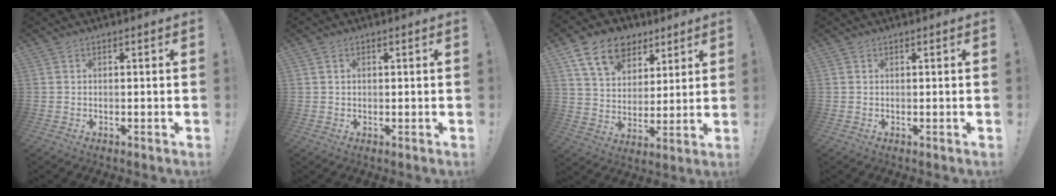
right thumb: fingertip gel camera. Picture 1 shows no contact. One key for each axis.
{"total": 1.2, "fx": 0.5, "fy": 0.9, "fz": 0.6, "tx": -0.009, "ty": 0.002, "tz": 0.007}
{"total": 15.4, "fx": 8.6, "fy": 10.6, "fz": 7.1, "tx": -0.110, "ty": -0.040, "tz": 0.161}
{"total": 0.0}